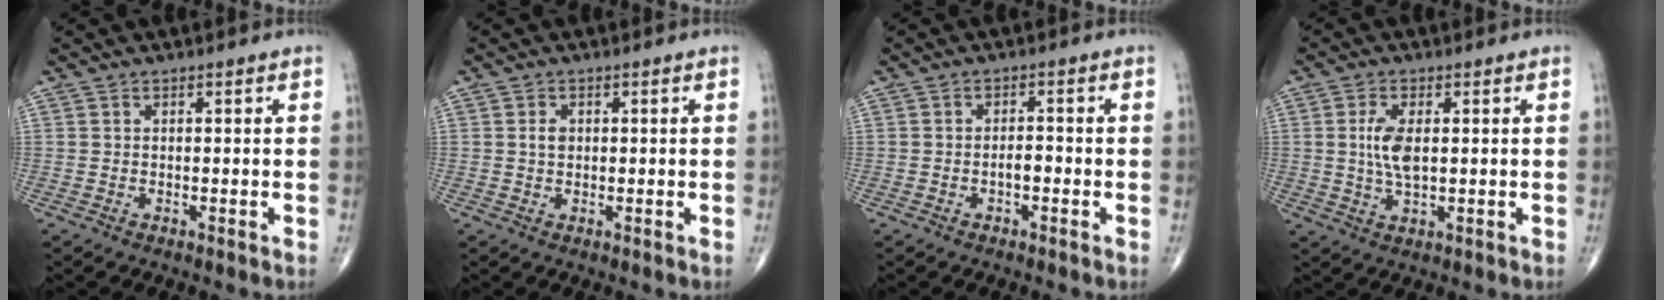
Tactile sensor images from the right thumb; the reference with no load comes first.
{"total": 1.7, "force": [0.2, 1.2, 1.2], "torque": [-0.018, 0.002, 0.004]}
{"total": 2.0, "force": [-0.8, 0.9, 1.6], "torque": [-0.020, 0.009, -0.015]}
{"total": 5.9, "force": [0.7, 2.7, 5.2], "torque": [-0.108, -0.005, 0.014]}